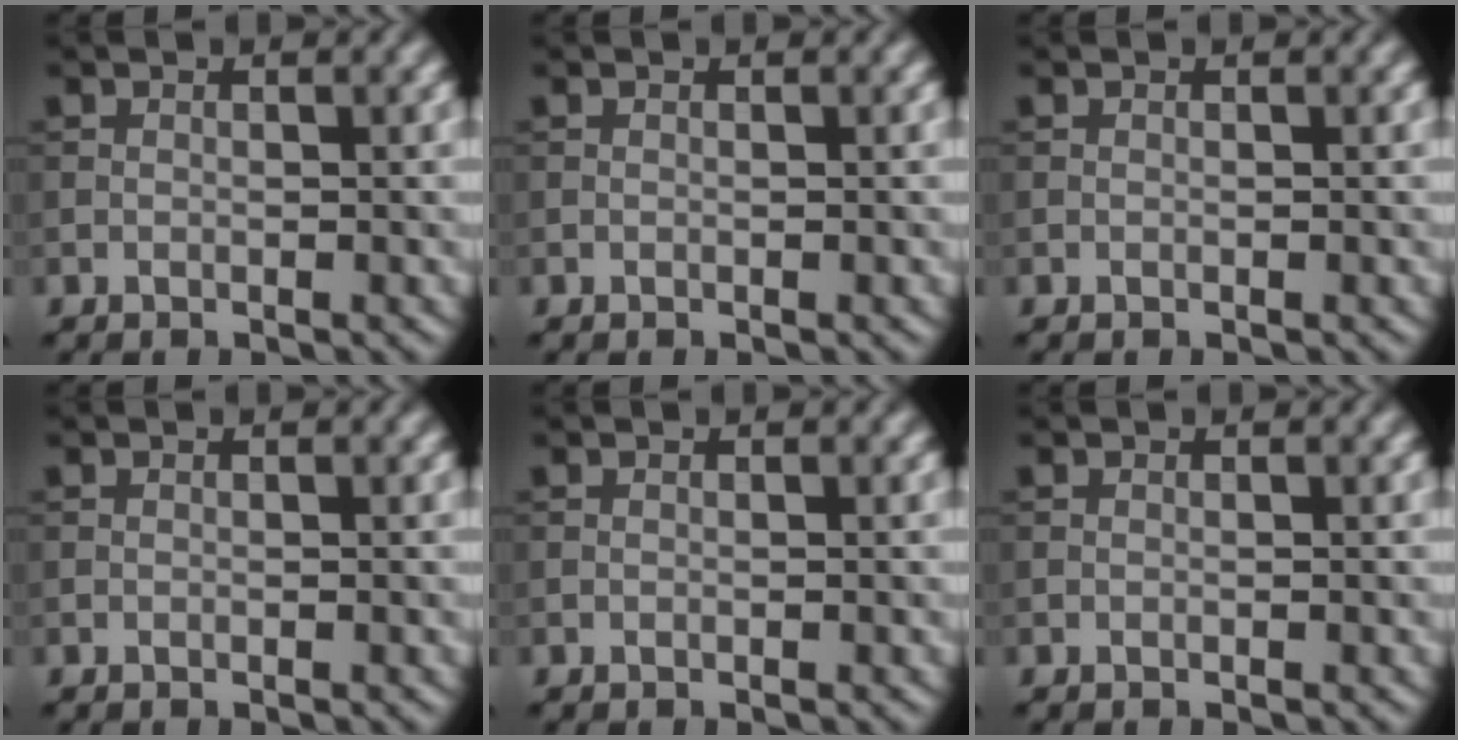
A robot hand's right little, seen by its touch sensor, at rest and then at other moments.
{"total": 0.0}
{"total": 0.0}
{"total": 0.0}
{"total": 0.0}
{"total": 0.0}